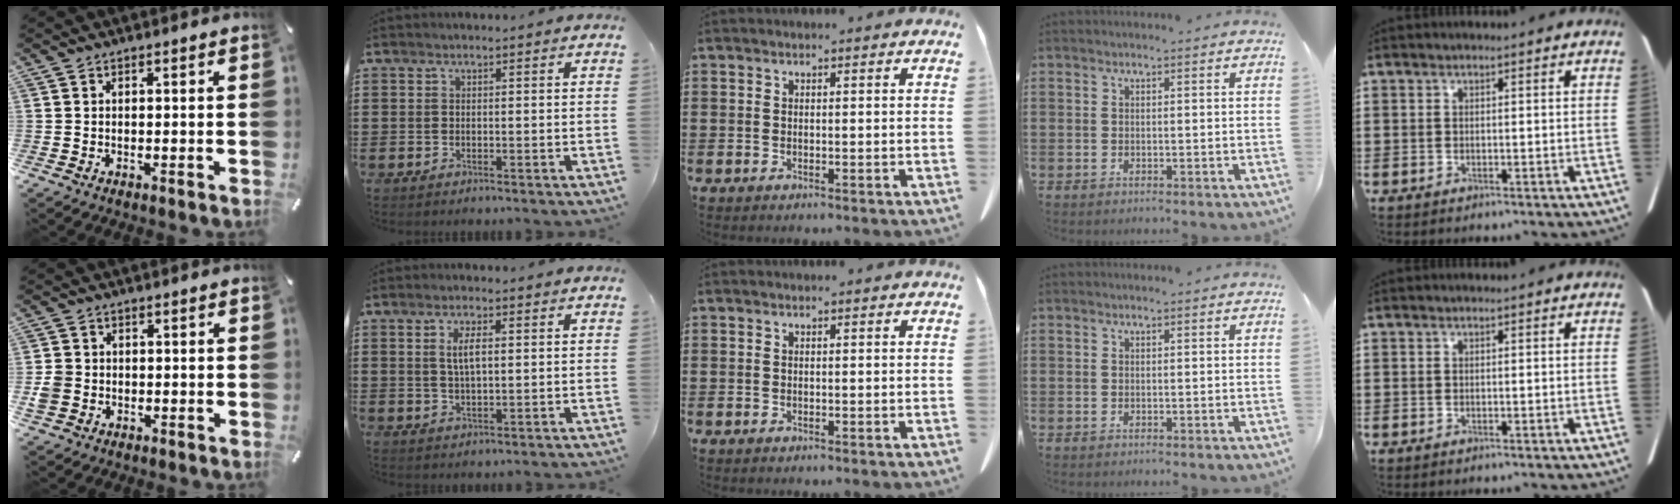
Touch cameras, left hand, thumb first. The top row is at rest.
{"thumb": {"total": 3.8, "force": [-0.8, 3.6, 1.0], "torque": [-0.017, 0.002, -0.015]}, "index": {"total": 3.6, "force": [0.8, 1.2, 3.3], "torque": [-0.068, 0.007, 0.011]}}